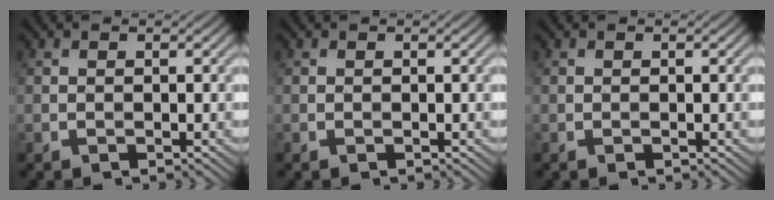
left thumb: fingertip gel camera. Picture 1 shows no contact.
{"total": 0.0}
{"total": 0.0}